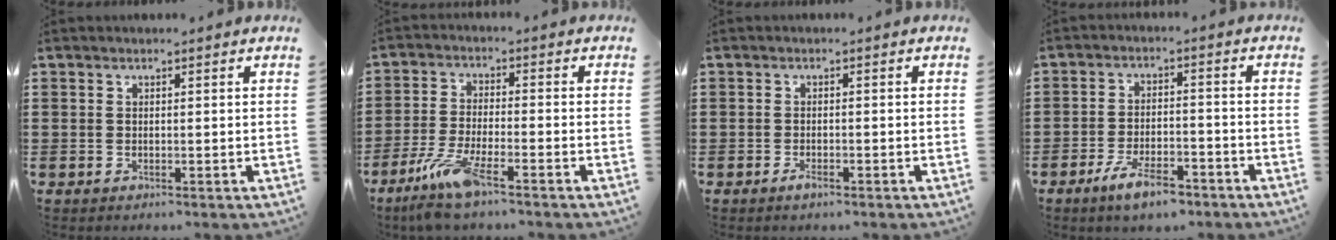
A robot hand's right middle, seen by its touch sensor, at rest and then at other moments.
{"total": 8.0, "force": [-5.3, 1.2, 5.8], "torque": [-0.129, -0.015, -0.101]}
{"total": 1.2, "force": [-0.9, 0.4, 0.6], "torque": [-0.015, -0.003, -0.017]}
{"total": 6.4, "force": [-4.6, 1.9, 4.0], "torque": [-0.082, 0.004, -0.087]}